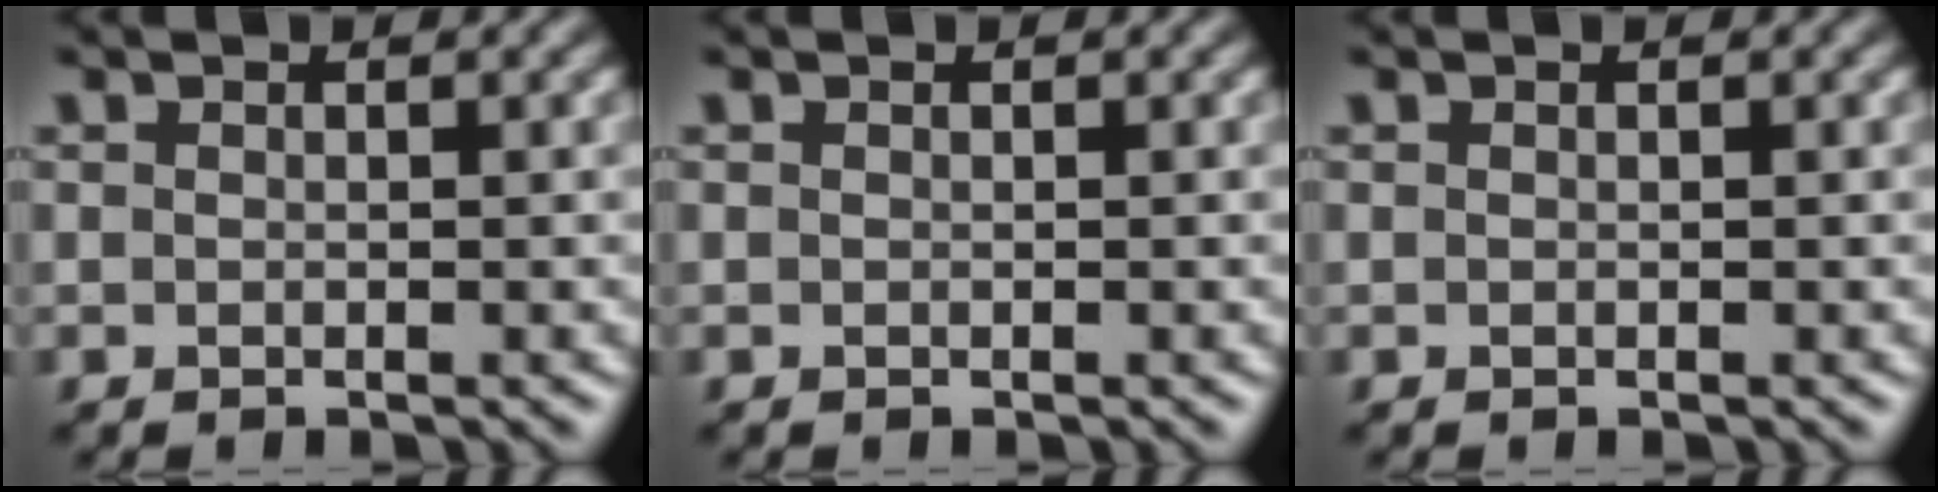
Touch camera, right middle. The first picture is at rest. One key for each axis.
{"total": 0.0}
{"total": 0.0}